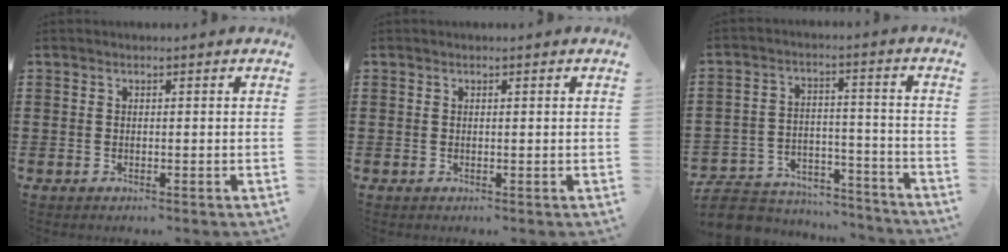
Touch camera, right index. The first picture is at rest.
{"total": 0.0}
{"total": 6.8, "force": [-6.4, 1.7, 1.1], "torque": [-0.034, 0.013, -0.130]}